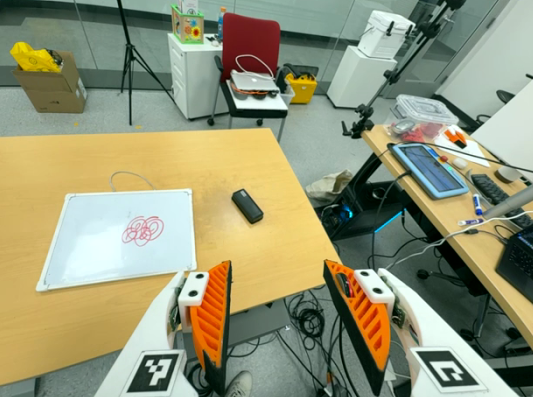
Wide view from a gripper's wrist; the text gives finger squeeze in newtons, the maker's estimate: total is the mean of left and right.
{"total": 0.0}